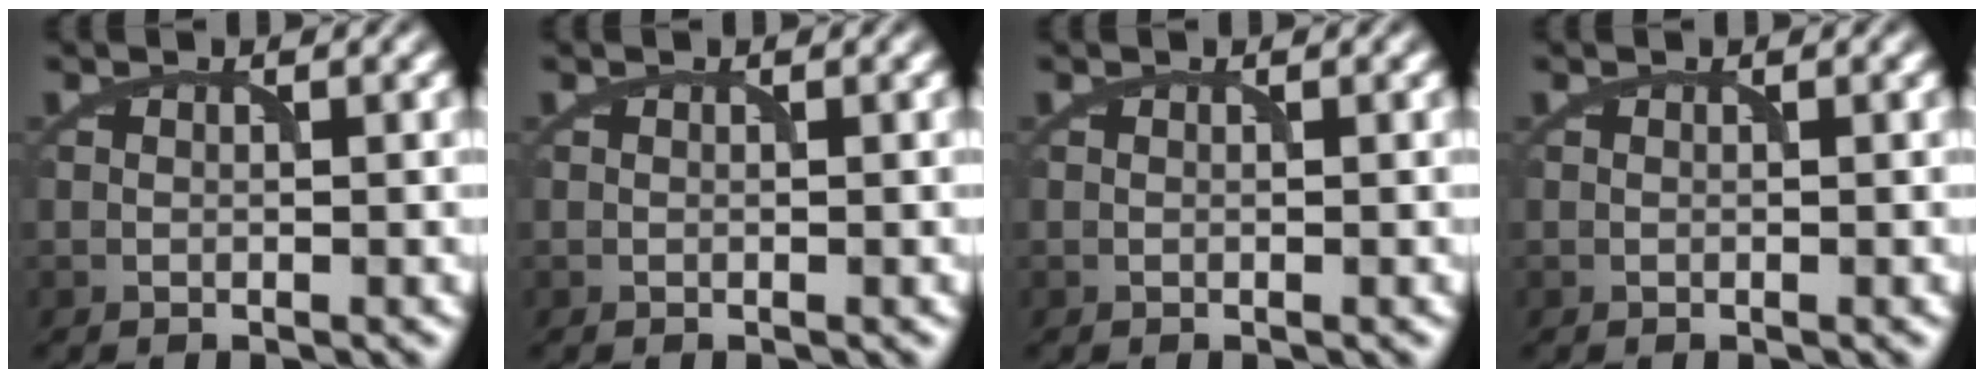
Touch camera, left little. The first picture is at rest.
{"total": 0.0}
{"total": 0.0}
{"total": 0.0}